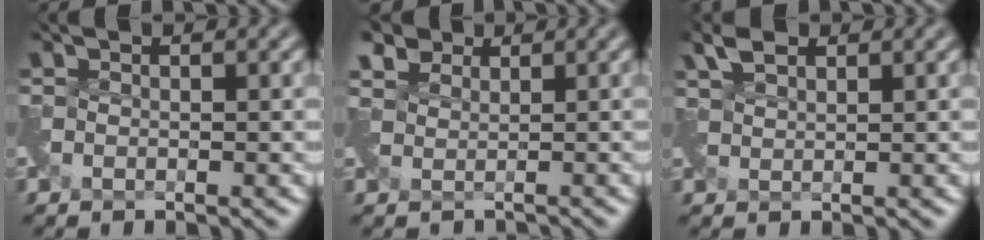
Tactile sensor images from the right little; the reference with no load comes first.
{"total": 3.2, "force": [2.4, 2.2, 0.1], "torque": [0.003, 0.003, 0.035]}
{"total": 2.7, "force": [2.3, 0.9, 1.1], "torque": [-0.028, 0.014, 0.047]}